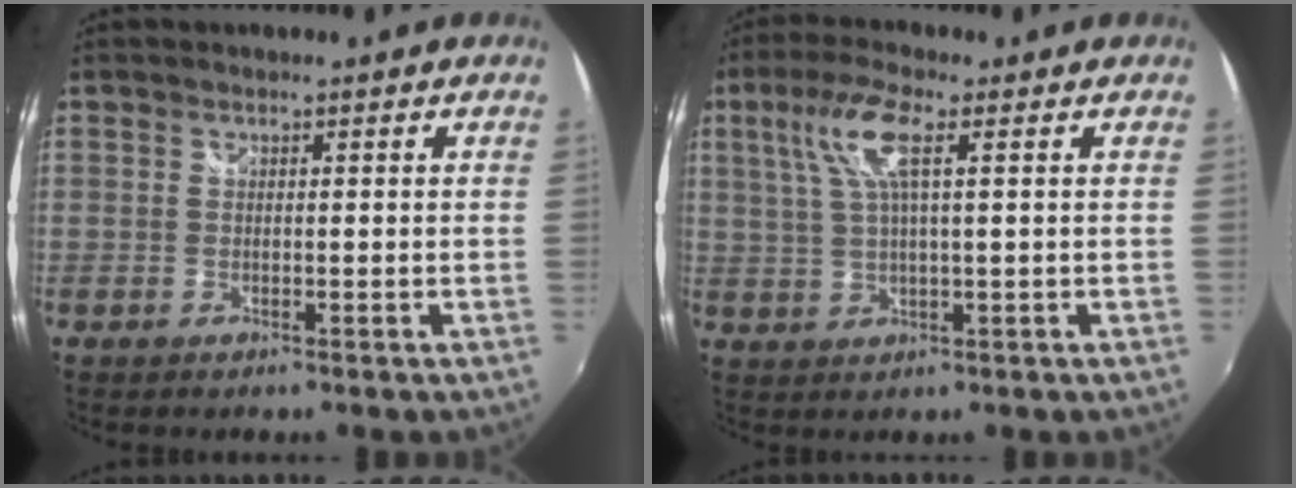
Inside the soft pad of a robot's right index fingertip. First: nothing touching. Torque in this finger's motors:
{"motor_torque": [0.43, -0.03, 0.48, 0.13]}